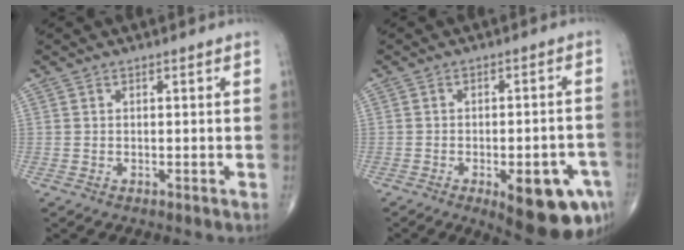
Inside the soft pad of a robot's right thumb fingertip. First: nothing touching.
{"total": 14.7, "force": [-6.4, 5.3, 12.2], "torque": [-0.109, 0.021, -0.068]}